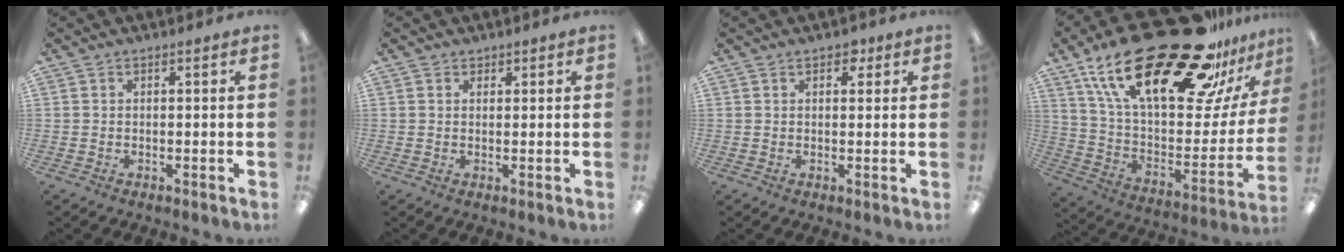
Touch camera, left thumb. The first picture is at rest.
{"total": 1.0, "force": [0.7, 0.7, -0.3], "torque": [0.013, -0.002, 0.012]}
{"total": 2.6, "force": [1.6, 1.7, 1.2], "torque": [-0.005, -0.006, 0.022]}
{"total": 34.8, "force": [22.6, 13.8, 22.7], "torque": [-0.328, -0.150, 0.415]}